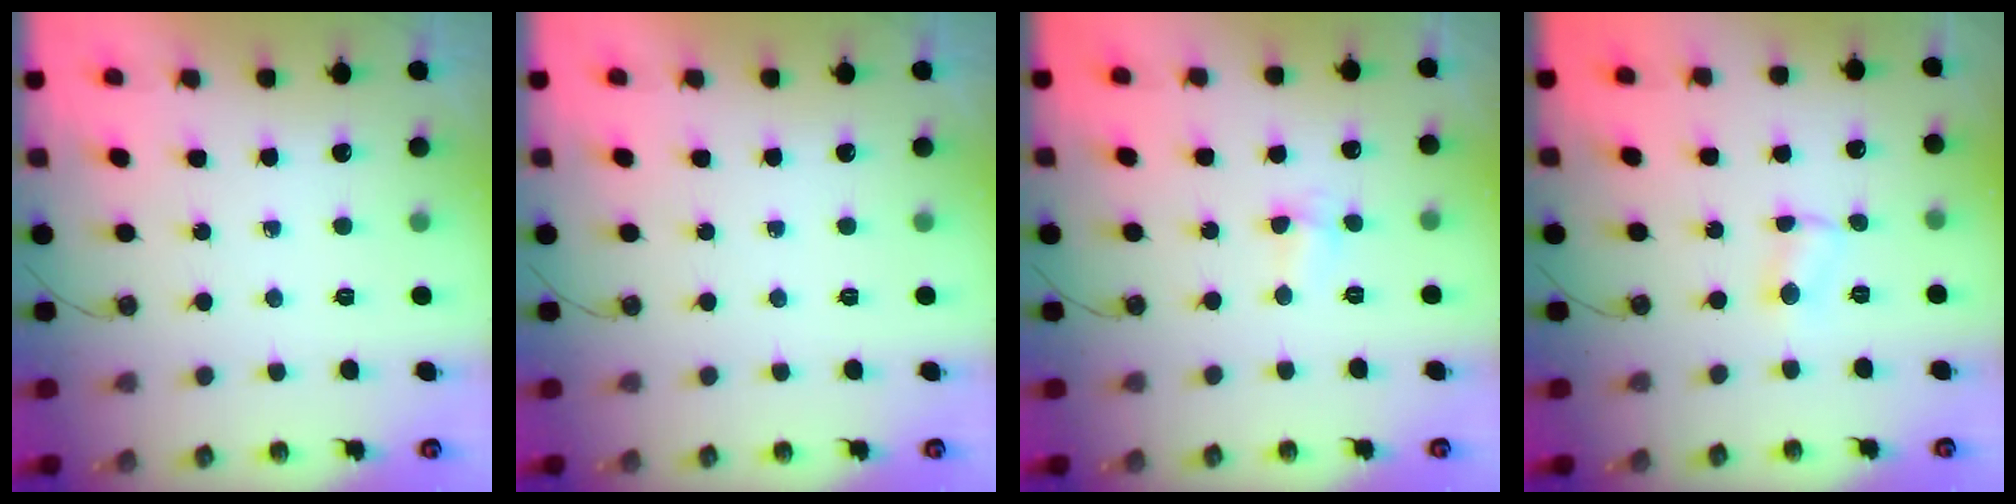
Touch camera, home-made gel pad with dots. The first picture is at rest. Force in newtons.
{"total": 0.0}
{"total": 2.9, "press": 2.7, "slide": 1.0}
{"total": 2.9, "press": 2.9, "slide": 0.6}